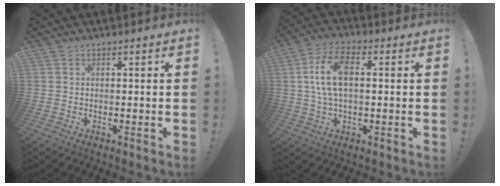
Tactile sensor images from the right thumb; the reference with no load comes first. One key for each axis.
{"total": 11.0, "fx": 1.4, "fy": 5.8, "fz": 9.3, "tx": -0.183, "ty": 0.005, "tz": 0.024}